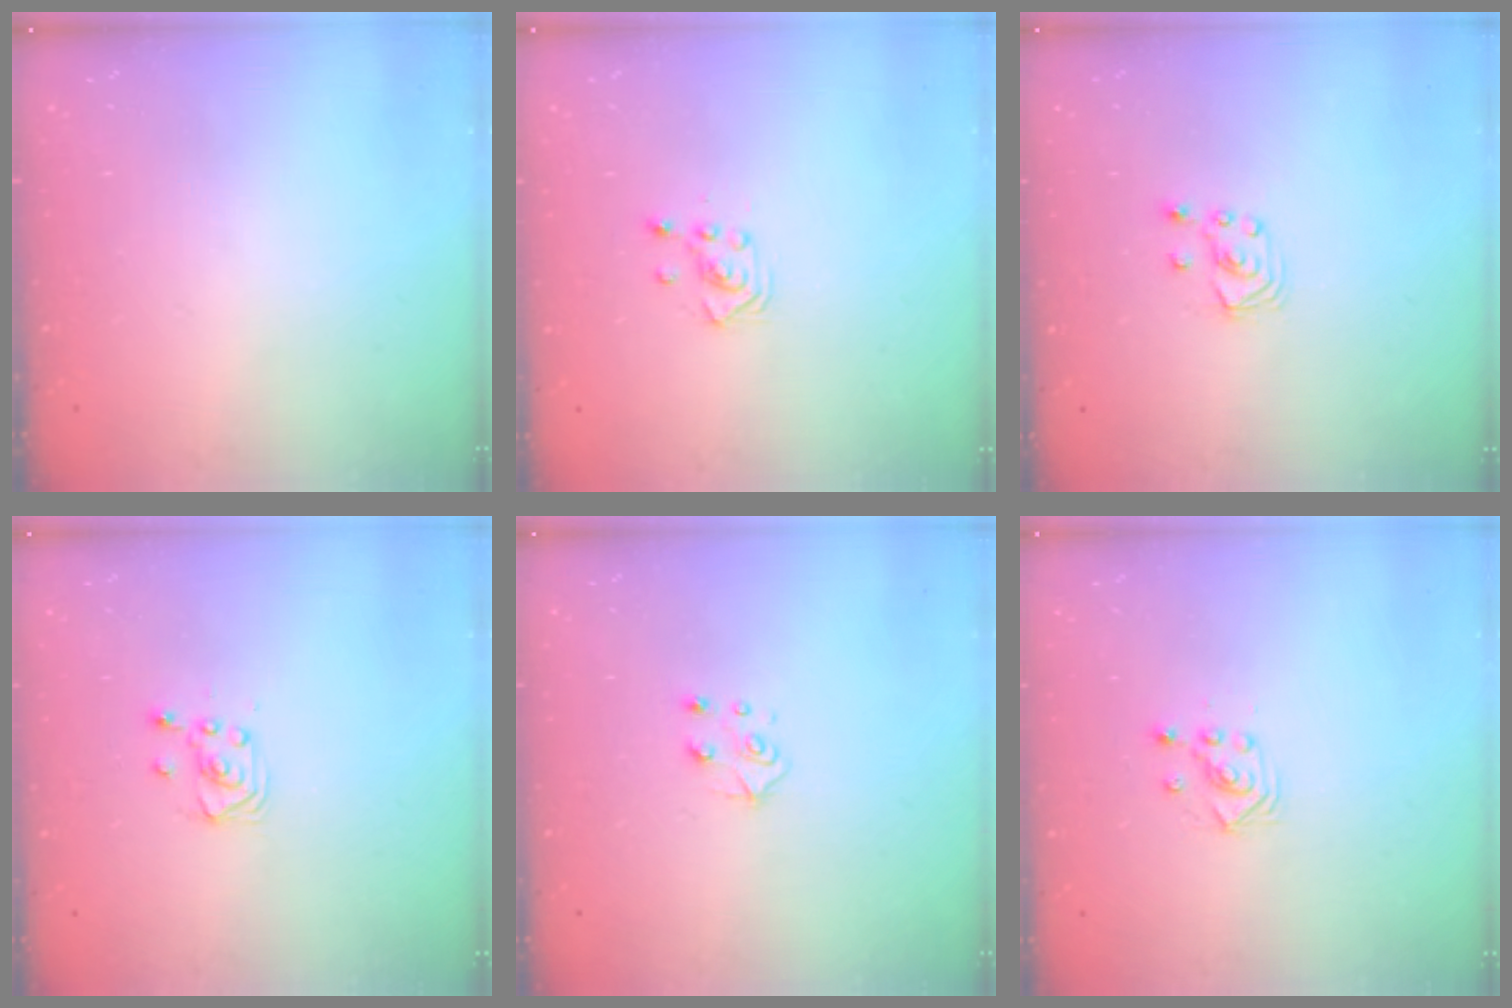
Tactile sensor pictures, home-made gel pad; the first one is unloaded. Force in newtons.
{"total": 3.0, "press": 3.0, "slide": 0.3}
{"total": 2.7, "press": 2.7, "slide": 0.3}
{"total": 2.9, "press": 2.9, "slide": 0.4}
{"total": 4.3, "press": 4.3, "slide": 0.5}
{"total": 3.0, "press": 3.0, "slide": 0.4}